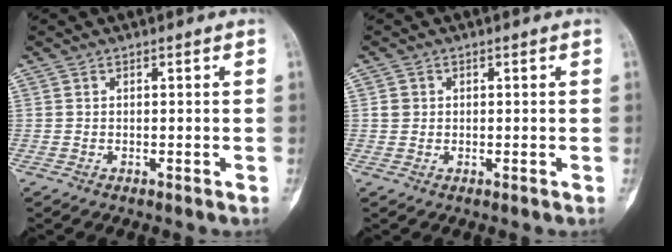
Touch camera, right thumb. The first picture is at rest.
{"total": 1.6, "force": [0.3, 1.5, 0.5], "torque": [-0.003, 0.002, 0.005]}